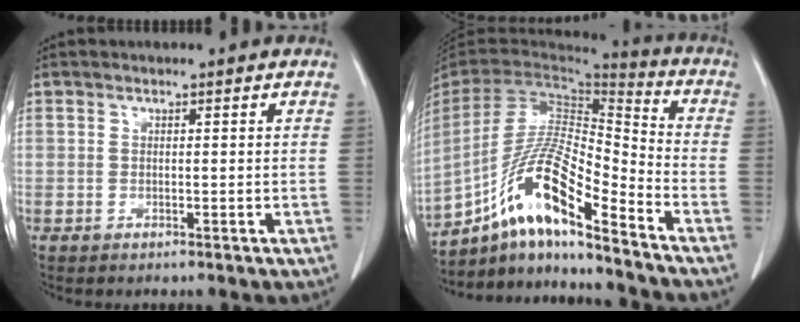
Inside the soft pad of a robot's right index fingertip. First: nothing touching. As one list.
[{"total": 16.9, "force": [-11.1, 2.0, 12.7], "torque": [-0.259, -0.003, -0.201]}]